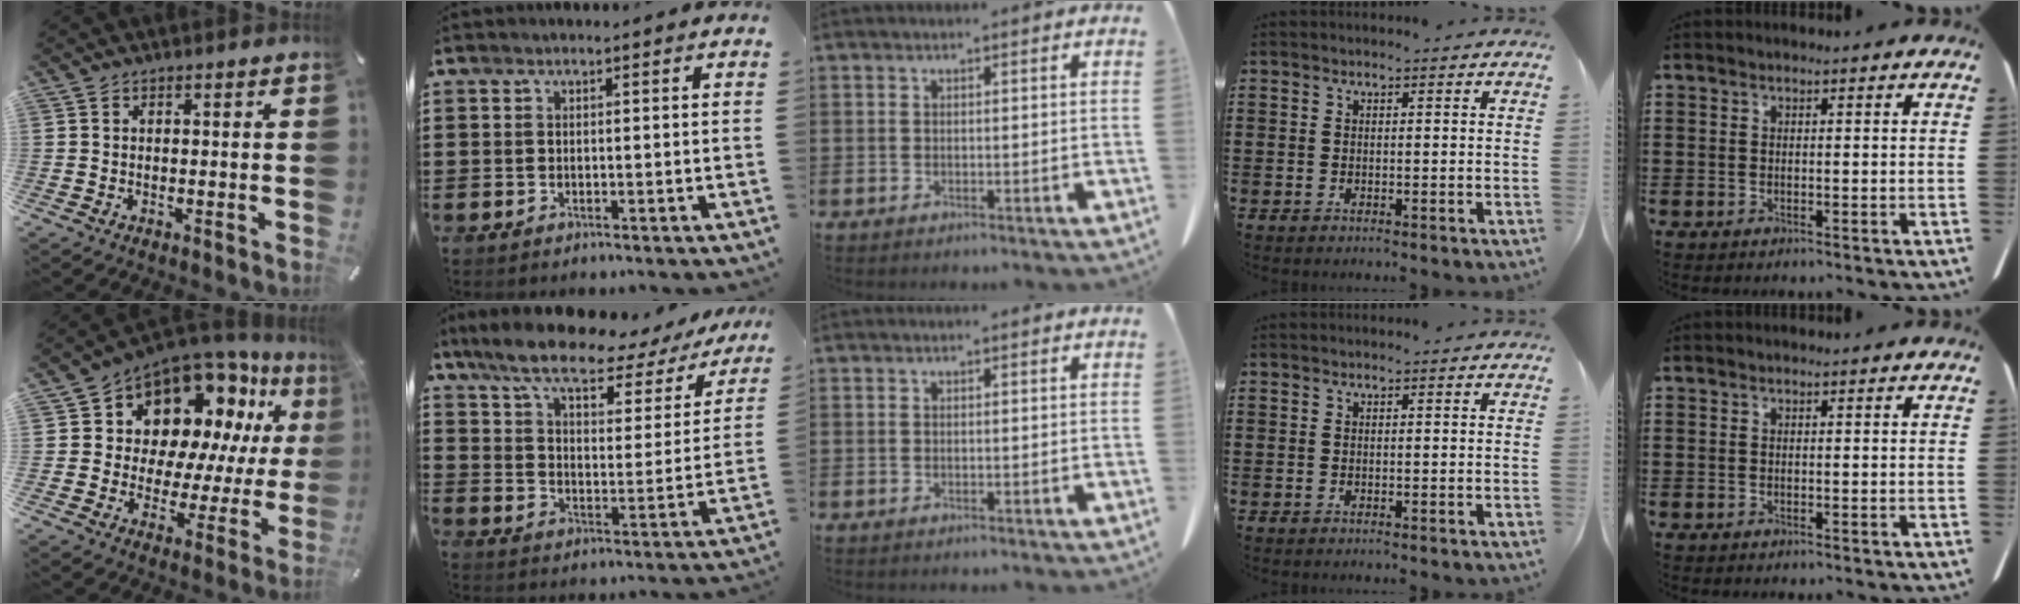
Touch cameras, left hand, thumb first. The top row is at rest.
{"thumb": {"total": 14.1, "force": [9.6, 9.1, 5.0], "torque": [-0.089, -0.087, 0.174]}, "index": {"total": 9.4, "force": [7.5, 2.0, 5.3], "torque": [-0.133, -0.034, 0.125]}}